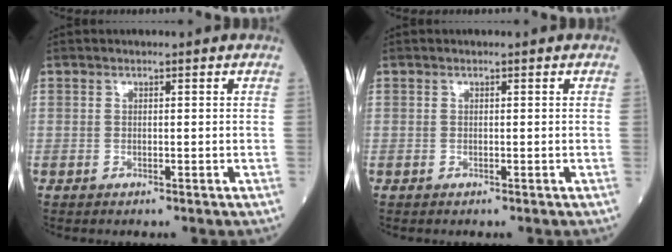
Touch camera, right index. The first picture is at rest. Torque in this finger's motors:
{"motor_torque": [0.03, 0.00, 0.00, -0.01]}